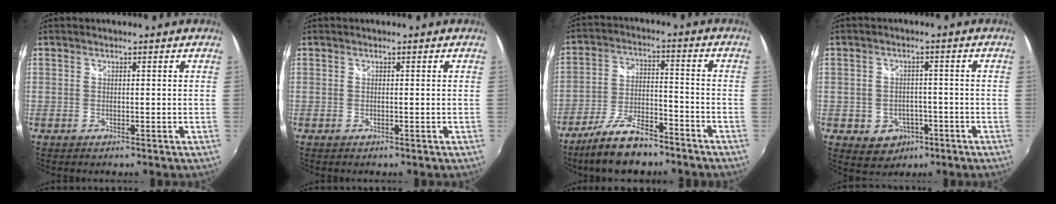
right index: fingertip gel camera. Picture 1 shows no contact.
{"total": 0.0}
{"total": 12.3, "force": [-9.6, 3.8, 6.6], "torque": [-0.145, -0.008, -0.169]}
{"total": 6.2, "force": [-2.6, 5.3, 2.0], "torque": [-0.053, 0.006, -0.024]}